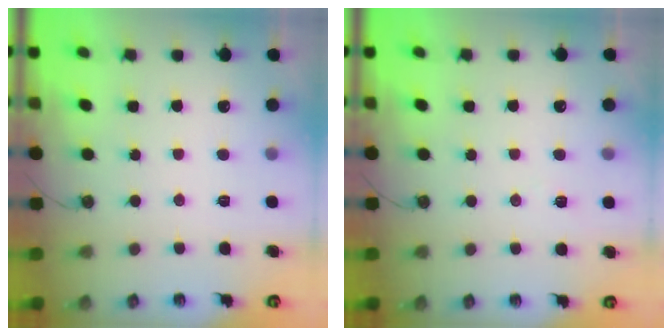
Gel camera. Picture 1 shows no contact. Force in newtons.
{"total": 3.3, "press": 2.8, "slide": 1.7}